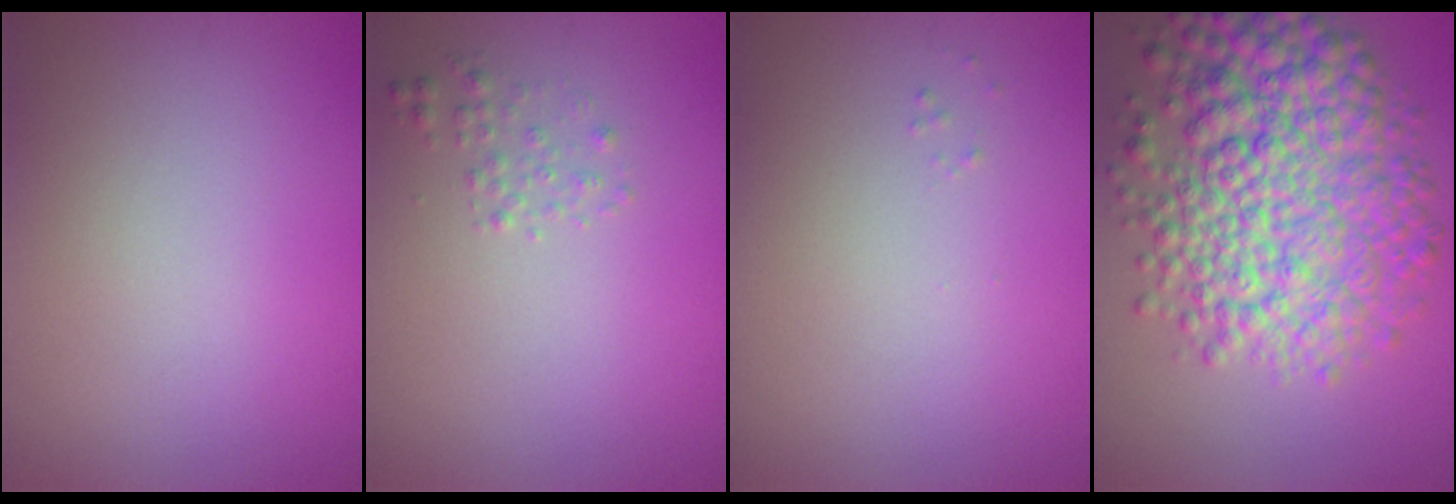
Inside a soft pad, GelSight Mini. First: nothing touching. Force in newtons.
{"total": 1.0, "press": 1.0, "slide": 0.1}
{"total": 0.0}
{"total": 10.0, "press": 10.0, "slide": 0.2}